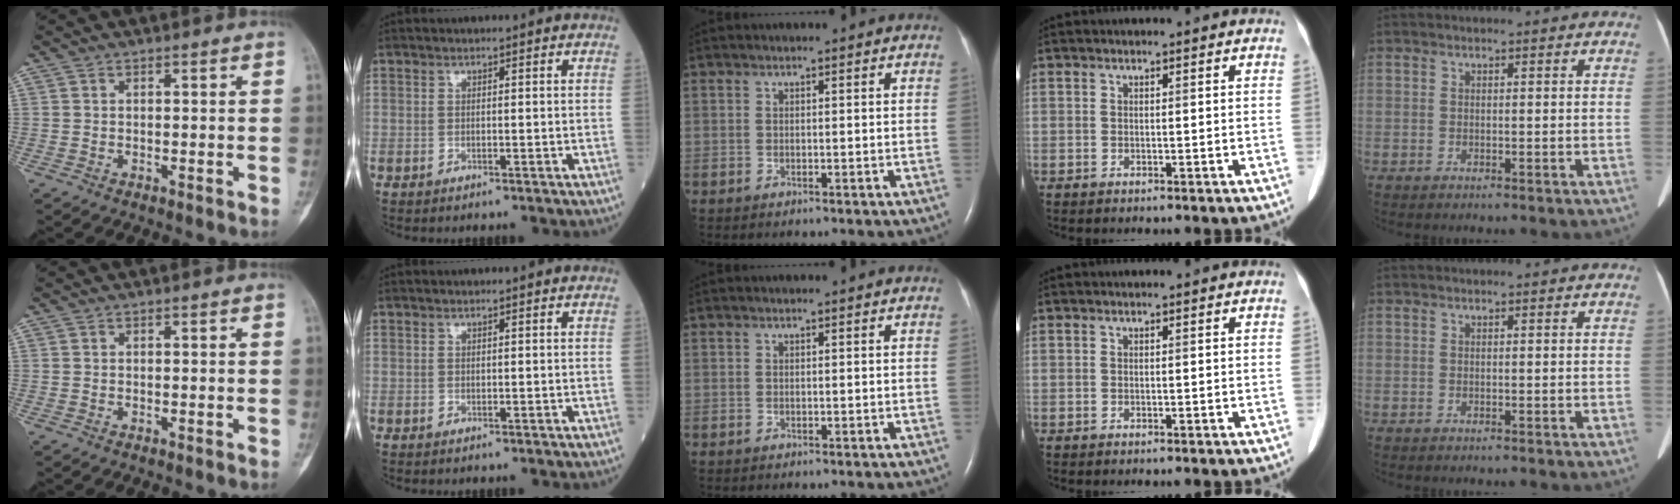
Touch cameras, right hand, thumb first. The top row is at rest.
{}